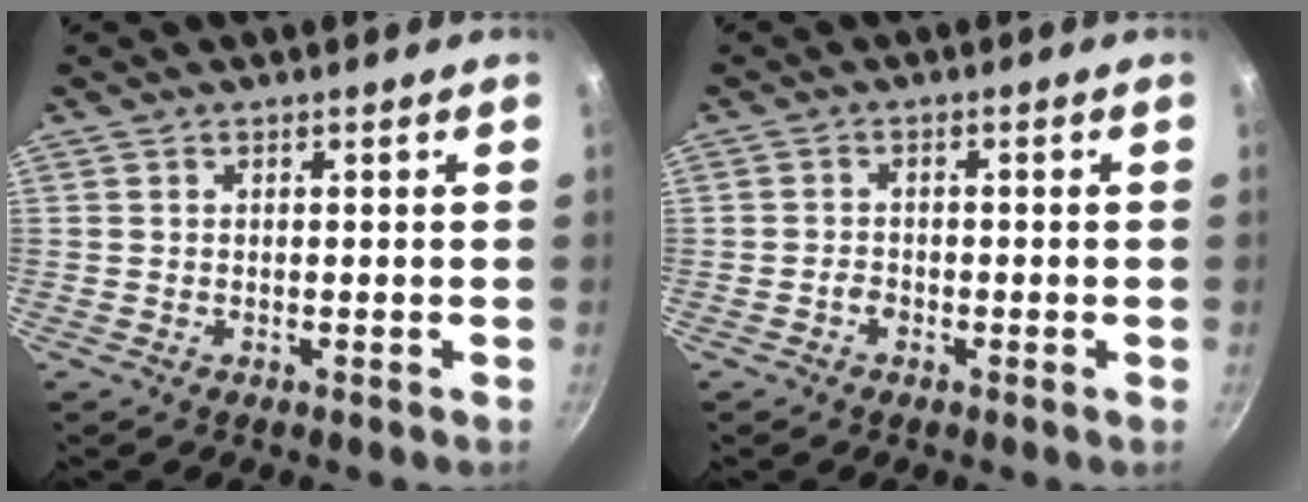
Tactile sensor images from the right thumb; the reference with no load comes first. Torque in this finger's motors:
{"motor_torque": [0.20, 0.13, 0.41, -0.34, 0.00]}